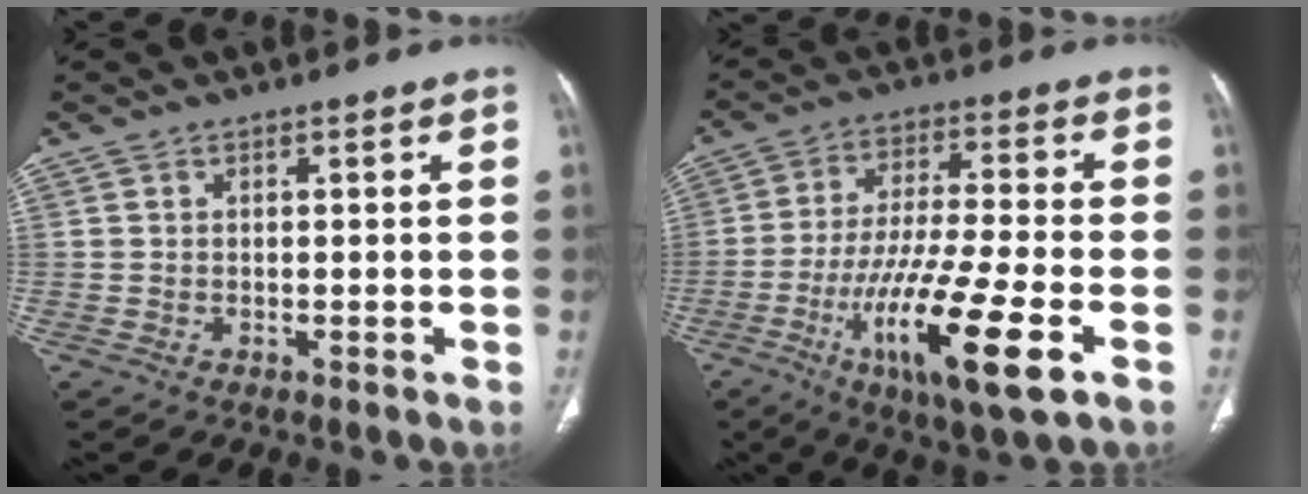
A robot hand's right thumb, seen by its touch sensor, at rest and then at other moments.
{"total": 17.9, "force": [-7.1, 3.3, 16.1], "torque": [-0.308, 0.003, -0.117]}